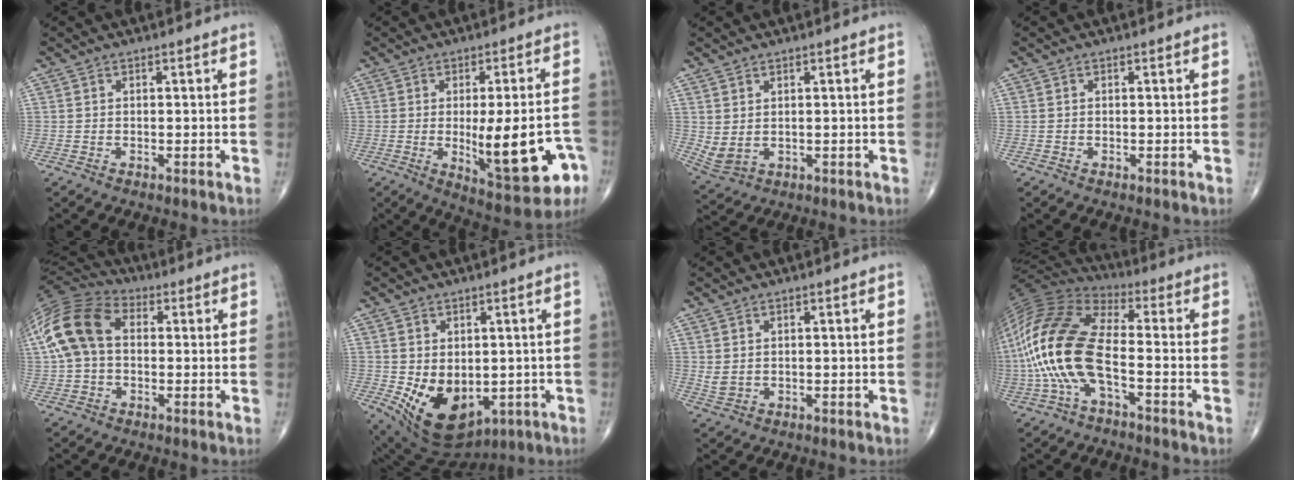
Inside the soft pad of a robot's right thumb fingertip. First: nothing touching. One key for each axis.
{"total": 16.5, "fx": -3.9, "fy": 5.6, "fz": 15.1, "tx": -0.193, "ty": 0.005, "tz": -0.034}
{"total": 4.0, "fx": 0.9, "fy": 2.5, "fz": 3.0, "tx": -0.066, "ty": -0.006, "tz": 0.030}
{"total": 0.0}
{"total": 14.8, "fx": 1.4, "fy": 10.2, "fz": 10.6, "tx": -0.217, "ty": 0.039, "tz": 0.016}
{"total": 13.1, "fx": -2.2, "fy": 9.0, "fz": 9.3, "tx": -0.132, "ty": -0.011, "tz": -0.006}
{"total": 2.1, "fx": 0.5, "fy": 1.5, "fz": 1.4, "tx": -0.026, "ty": -0.005, "tz": 0.015}
{"total": 18.8, "fx": -3.9, "fy": 8.3, "fz": 16.3, "tx": -0.355, "ty": 0.033, "tz": -0.081}